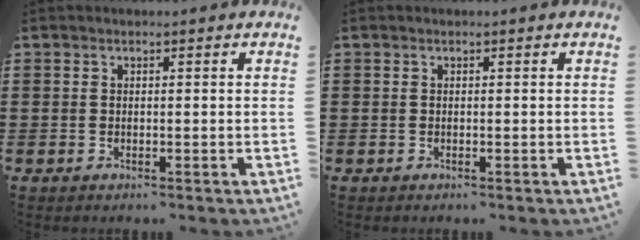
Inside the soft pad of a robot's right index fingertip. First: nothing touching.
{"total": 0.0}